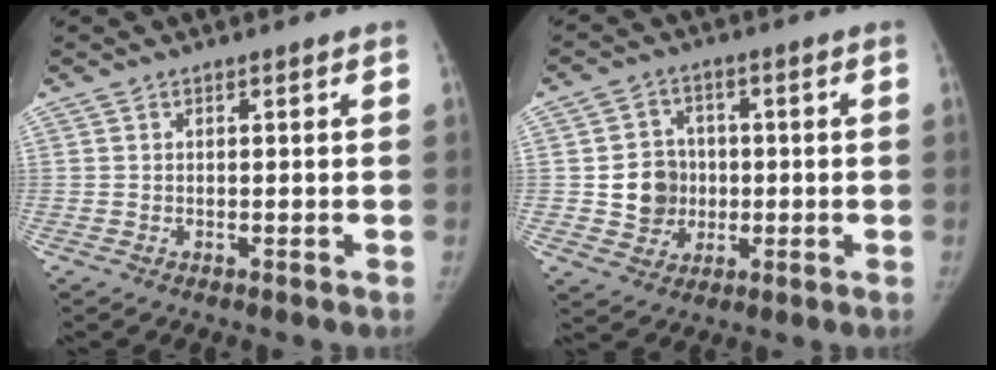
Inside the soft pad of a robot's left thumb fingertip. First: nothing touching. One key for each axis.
{"total": 8.2, "fx": -0.4, "fy": 7.5, "fz": 3.2, "tx": -0.018, "ty": 0.009, "tz": -0.005}